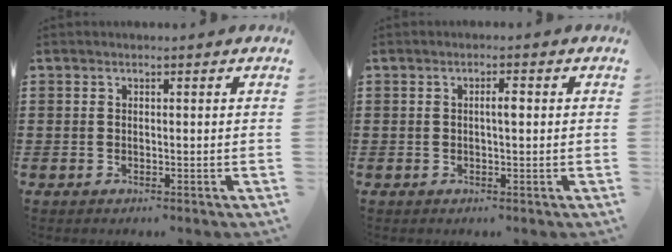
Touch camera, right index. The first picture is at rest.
{"total": 1.9, "force": [0.1, 0.4, 1.8], "torque": [-0.034, 0.001, 0.001]}